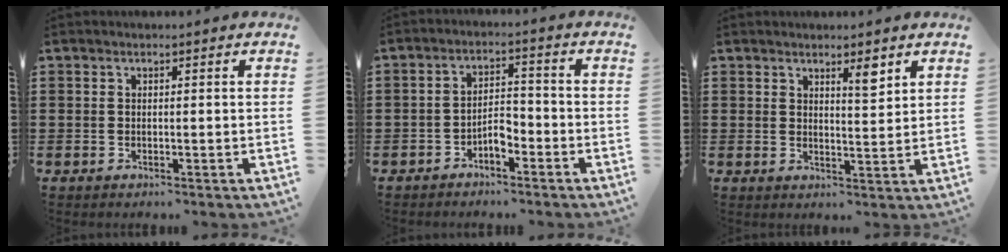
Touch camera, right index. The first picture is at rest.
{"total": 3.7, "force": [-2.3, 1.5, 2.5], "torque": [-0.046, 0.008, -0.046]}
{"total": 3.6, "force": [2.6, 0.8, 2.3], "torque": [-0.032, -0.003, 0.043]}